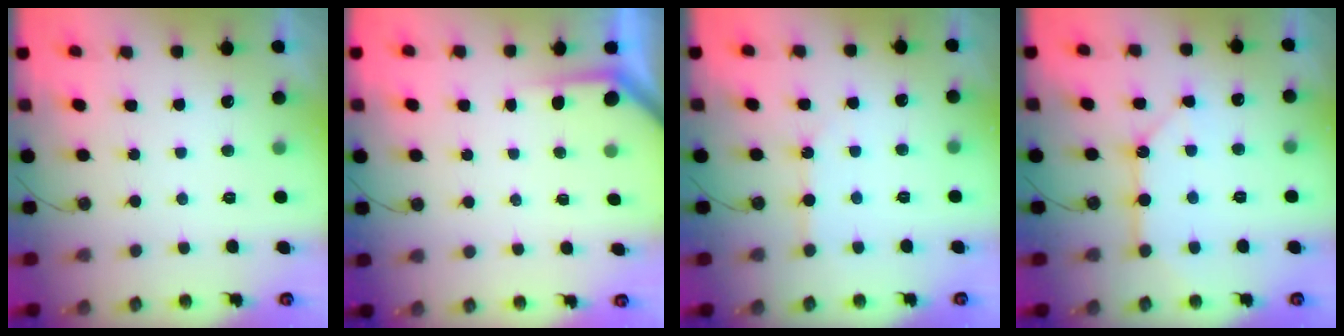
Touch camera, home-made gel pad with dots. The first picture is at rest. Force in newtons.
{"total": 1.8, "press": 1.8, "slide": 0.3}
{"total": 3.5, "press": 3.5, "slide": 0.5}
{"total": 11.7, "press": 11.6, "slide": 1.3}